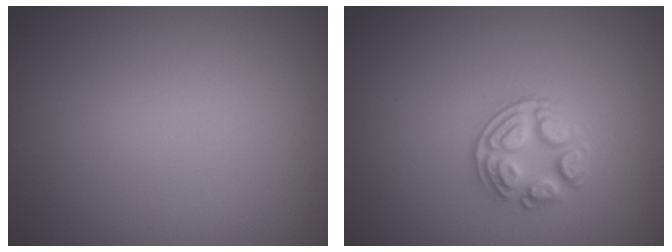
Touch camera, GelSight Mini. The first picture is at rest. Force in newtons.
{"total": 2.9, "press": 2.6, "slide": 1.3}